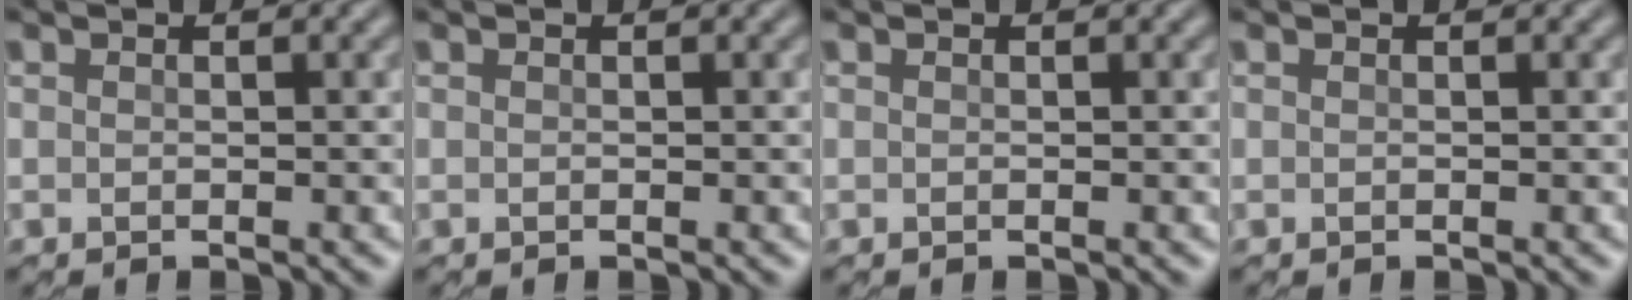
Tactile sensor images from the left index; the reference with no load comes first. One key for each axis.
{"total": 0.0}
{"total": 0.0}
{"total": 0.0}